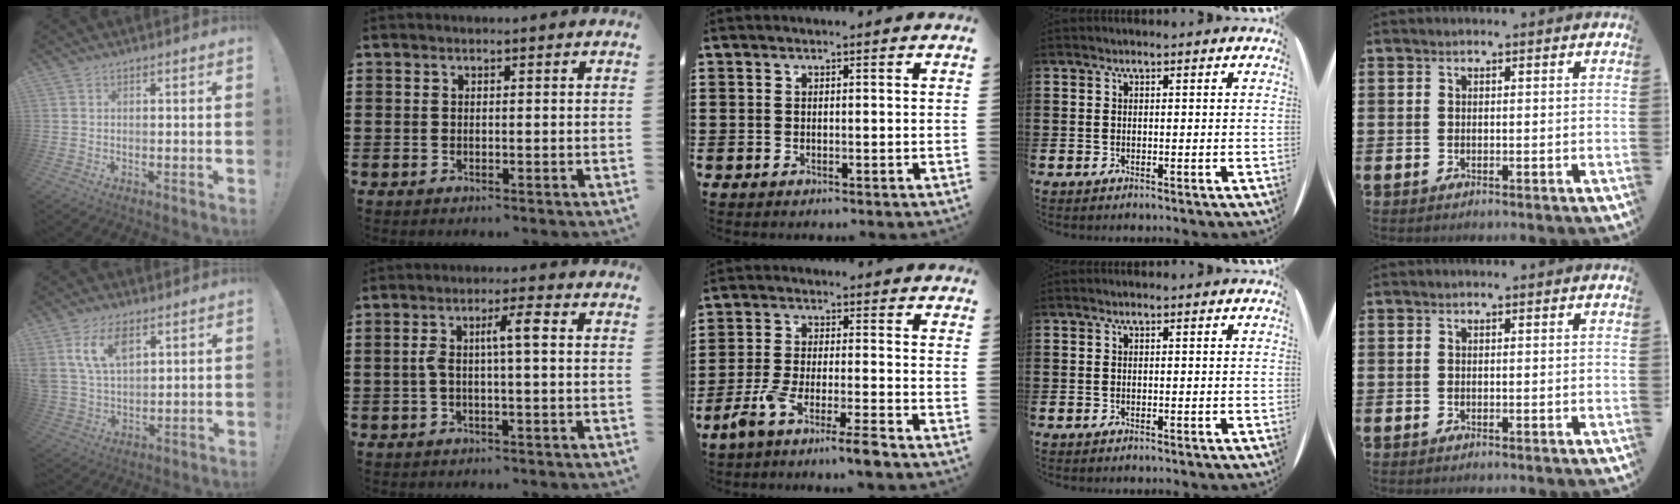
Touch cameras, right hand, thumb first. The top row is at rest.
{"thumb": {"total": 11.5, "force": [6.2, 6.8, 7.0], "torque": [-0.127, -0.021, 0.115]}, "index": {"total": 4.6, "force": [0.0, 0.6, 4.6], "torque": [-0.094, 0.005, -0.010]}, "middle": {"total": 6.2, "force": [-5.2, -0.4, 3.3], "torque": [-0.080, -0.019, -0.104]}}